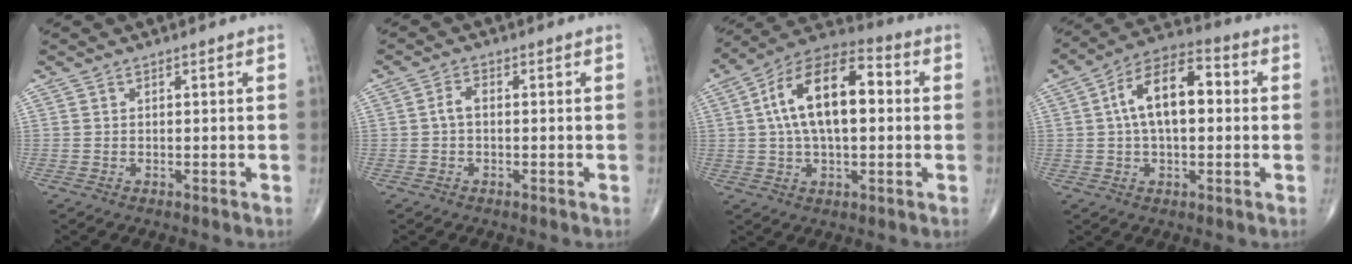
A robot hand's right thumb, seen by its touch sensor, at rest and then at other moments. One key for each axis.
{"total": 2.3, "fx": -0.2, "fy": 1.3, "fz": 1.9, "tx": -0.037, "ty": 0.009, "tz": -0.008}
{"total": 17.5, "fx": 2.4, "fy": 8.8, "fz": 14.9, "tx": -0.252, "ty": 0.032, "tz": 0.032}
{"total": 13.7, "fx": 1.6, "fy": 7.2, "fz": 11.5, "tx": -0.191, "ty": 0.032, "tz": 0.018}